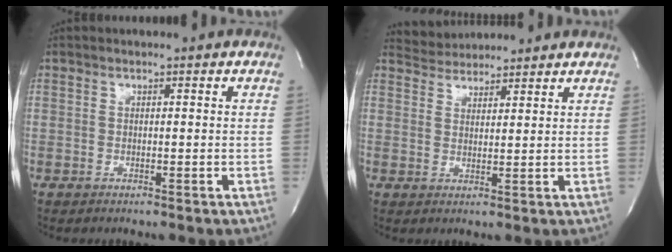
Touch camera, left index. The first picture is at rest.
{"total": 5.1, "force": [5.0, 1.0, 0.0], "torque": [-0.005, 0.027, 0.081]}